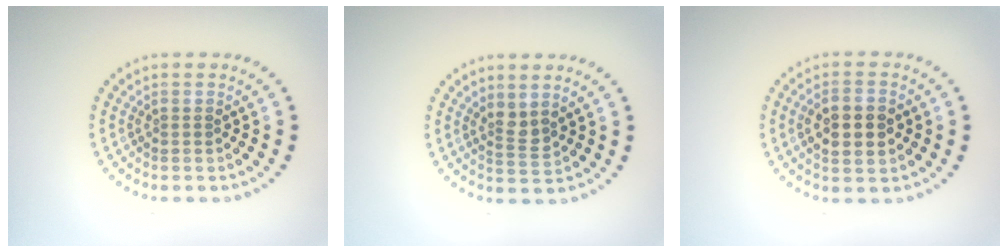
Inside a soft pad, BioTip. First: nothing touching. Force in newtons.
{"total": 1.7, "press": 1.3, "slide": 1.1}
{"total": 4.1, "press": 4.1, "slide": 0.1}